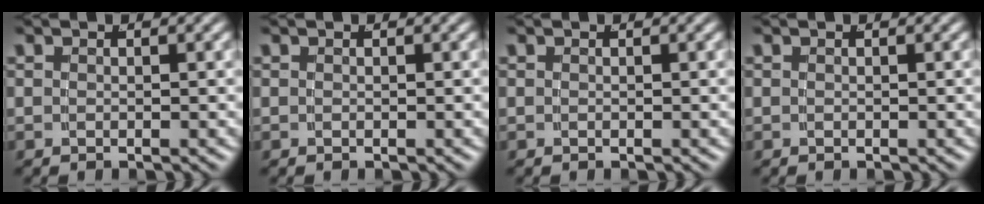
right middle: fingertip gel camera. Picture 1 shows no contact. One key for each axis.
{"total": 0.0}
{"total": 0.0}
{"total": 0.0}